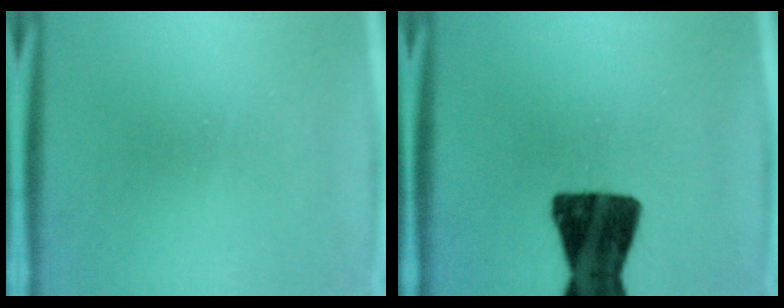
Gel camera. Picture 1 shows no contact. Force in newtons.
{"total": 15.1}